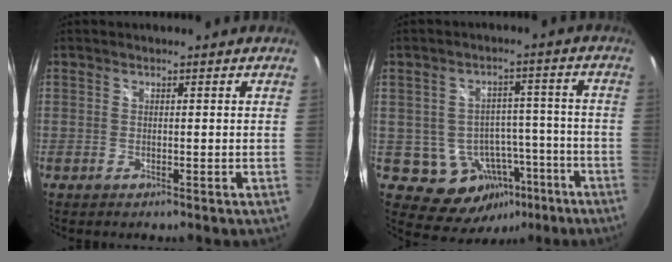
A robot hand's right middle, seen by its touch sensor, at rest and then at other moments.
{"total": 10.5, "force": [-4.8, 8.3, 4.1], "torque": [-0.072, 0.032, -0.033]}